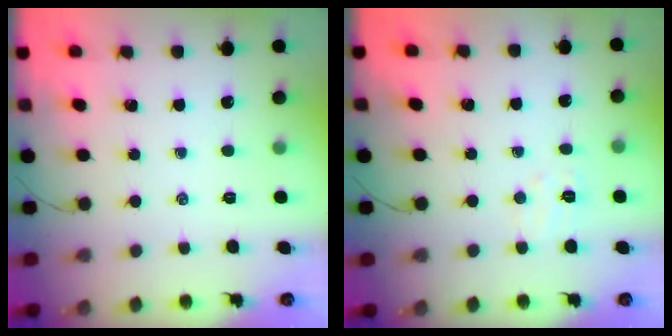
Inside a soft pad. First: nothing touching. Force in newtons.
{"total": 4.5, "press": 4.4, "slide": 1.0}